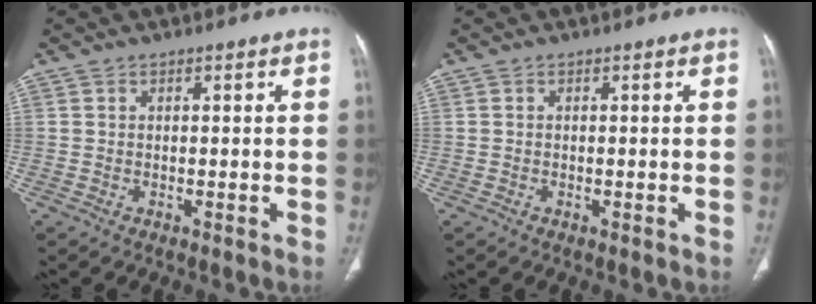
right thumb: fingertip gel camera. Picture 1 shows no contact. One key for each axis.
{"total": 0.0}